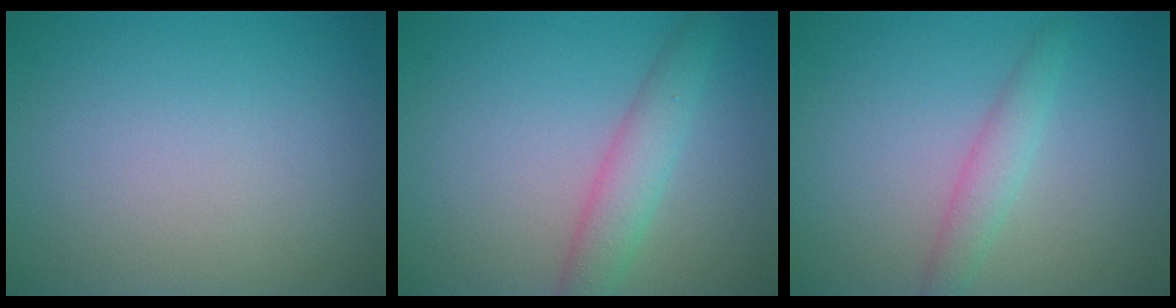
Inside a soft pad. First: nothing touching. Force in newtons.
{"total": 3.2, "press": 3.2, "slide": 0.2}
{"total": 2.0, "press": 2.0, "slide": 0.0}